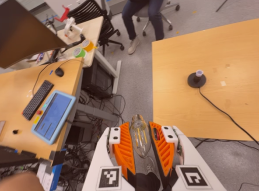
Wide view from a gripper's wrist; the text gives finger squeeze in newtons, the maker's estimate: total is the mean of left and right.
{"total": 11.1, "left": 11.2, "right": 10.9}